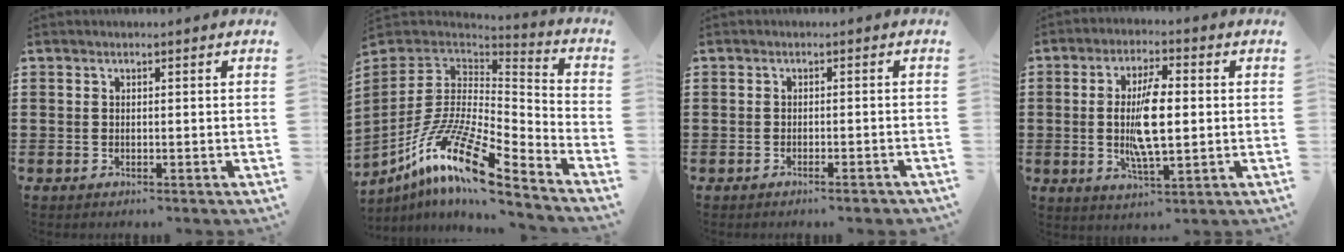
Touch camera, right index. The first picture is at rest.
{"total": 16.0, "force": [-10.1, 3.7, 11.8], "torque": [-0.242, 0.013, -0.193]}
{"total": 1.1, "force": [-1.0, -0.2, 0.4], "torque": [-0.008, -0.003, -0.018]}
{"total": 9.2, "force": [0.0, 3.2, 8.7], "torque": [-0.176, -0.001, -0.004]}